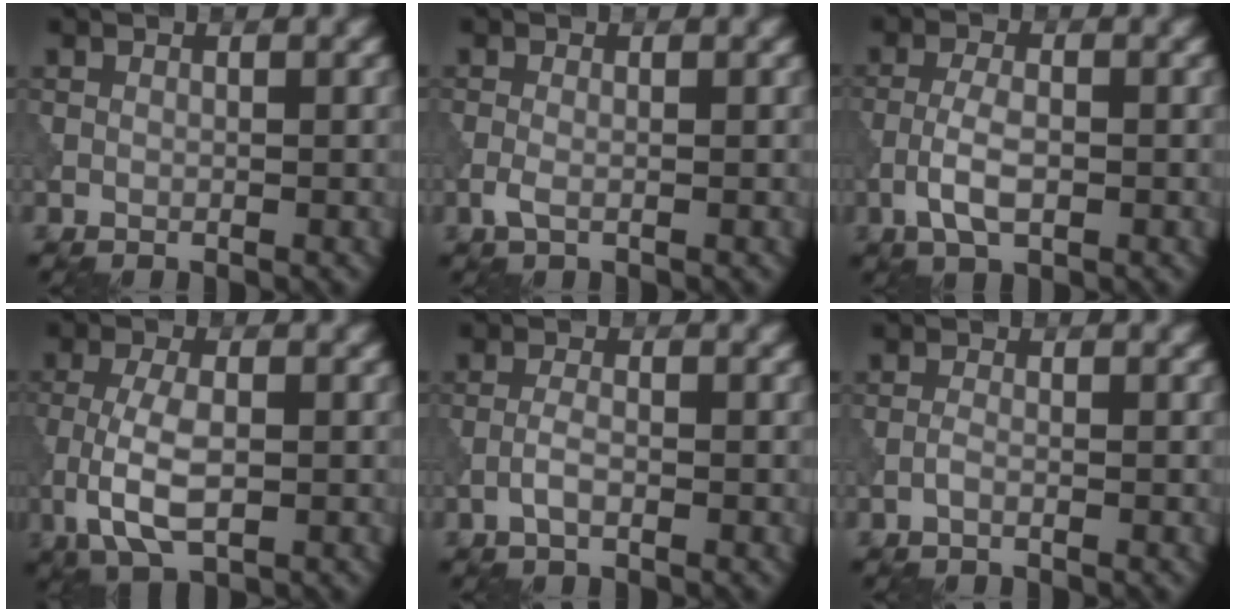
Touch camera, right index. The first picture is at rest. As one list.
[{"total": 1.3, "force": [-0.4, 0.5, 1.2], "torque": [-0.030, 0.000, -0.013]}, {"total": 3.4, "force": [-1.1, 1.4, 2.9], "torque": [-0.061, 0.001, -0.026]}, {"total": 5.4, "force": [-1.4, 2.3, 4.7], "torque": [-0.102, -0.002, -0.027]}, {"total": 1.6, "force": [-0.7, 0.5, 1.4], "torque": [-0.031, 0.004, -0.018]}, {"total": 0.8, "force": [-0.4, 0.2, 0.6], "torque": [-0.015, 0.002, -0.010]}]